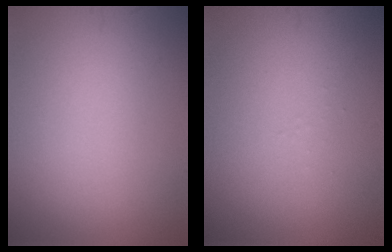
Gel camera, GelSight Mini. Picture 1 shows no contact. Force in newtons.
{"total": 0.0}